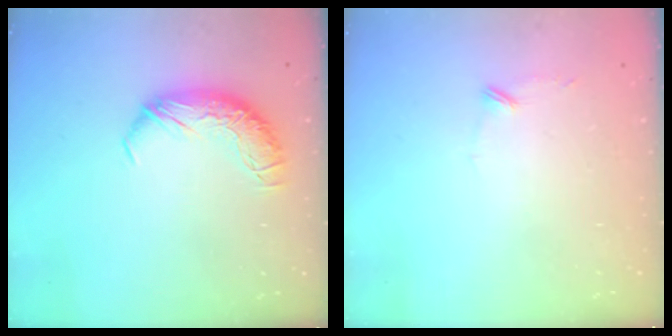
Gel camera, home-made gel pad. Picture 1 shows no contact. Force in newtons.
{"total": 9.1, "press": 9.1, "slide": 0.4}